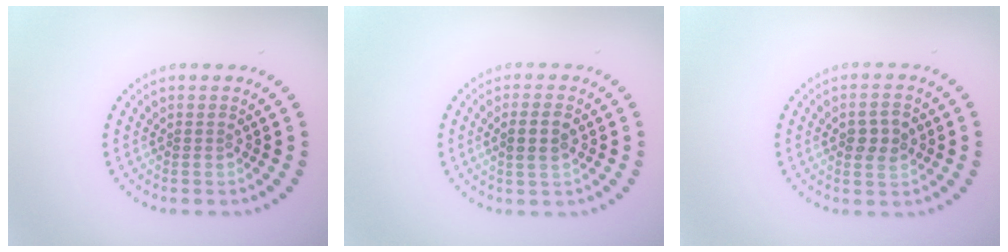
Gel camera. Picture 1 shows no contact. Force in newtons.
{"total": 2.3, "press": 2.2, "slide": 0.6}
{"total": 2.6, "press": 2.6, "slide": 0.0}